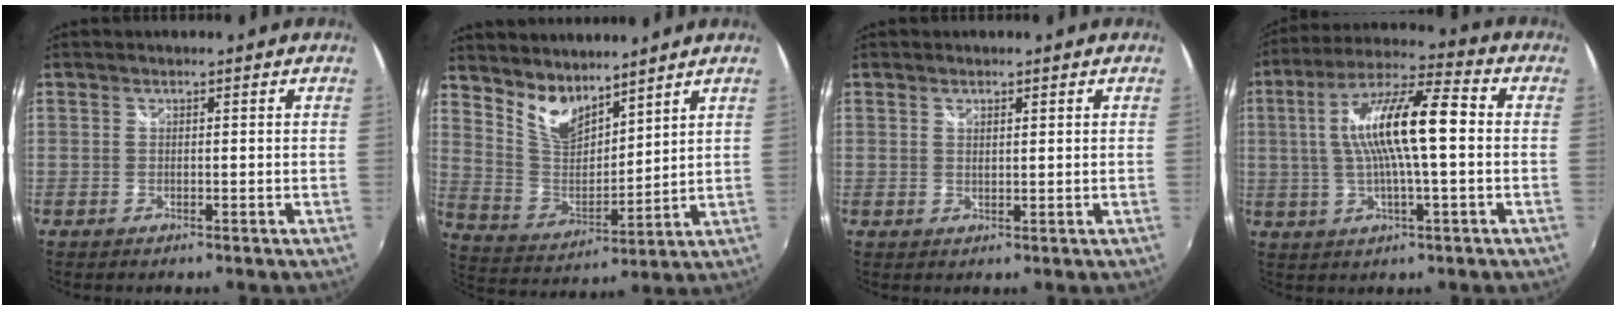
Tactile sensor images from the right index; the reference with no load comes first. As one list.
[{"total": 9.6, "force": [7.8, 3.6, 4.2], "torque": [-0.081, -0.006, 0.158]}, {"total": 1.2, "force": [0.9, 0.3, 0.7], "torque": [-0.011, 0.000, 0.014]}, {"total": 14.5, "force": [0.7, 2.5, 14.3], "torque": [-0.263, 0.016, 0.008]}]